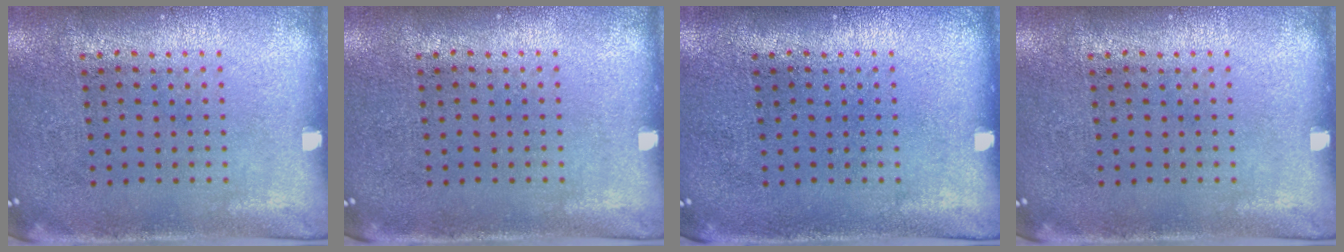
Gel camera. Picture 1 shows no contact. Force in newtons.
{"total": 0.0}
{"total": 0.0}
{"total": 0.0}